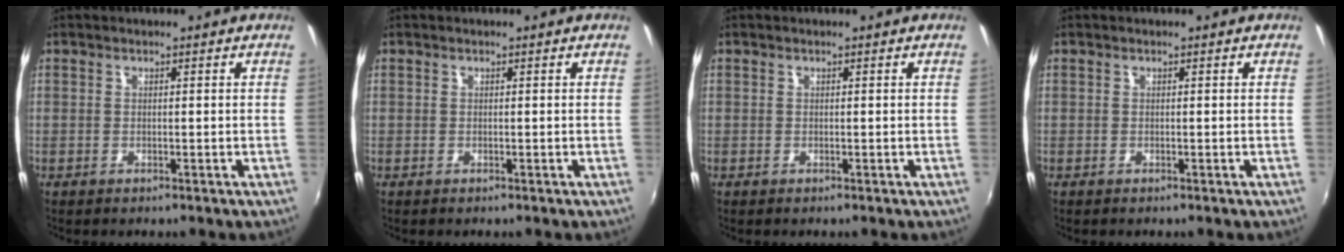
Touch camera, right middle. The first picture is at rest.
{"total": 0.0}
{"total": 0.0}
{"total": 0.0}